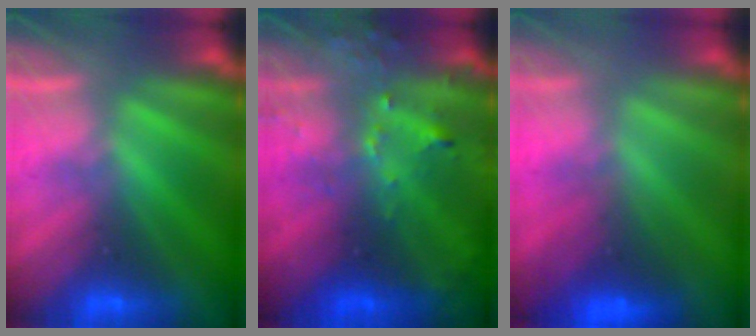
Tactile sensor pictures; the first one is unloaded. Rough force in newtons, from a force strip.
{"total": 9.0}
{"total": 2.9}